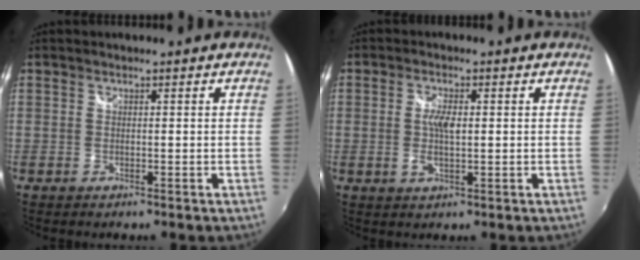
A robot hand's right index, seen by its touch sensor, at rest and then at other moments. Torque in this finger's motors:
{"motor_torque": [0.61, 0.27, 0.41, 0.08]}